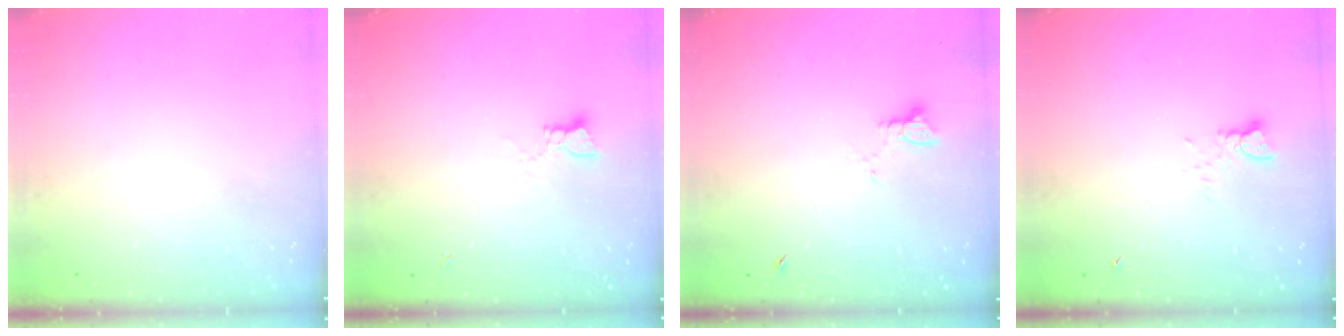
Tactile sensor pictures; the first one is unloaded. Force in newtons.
{"total": 3.4, "press": 3.4, "slide": 0.3}
{"total": 2.0, "press": 2.0, "slide": 0.3}
{"total": 1.6, "press": 1.6, "slide": 0.2}